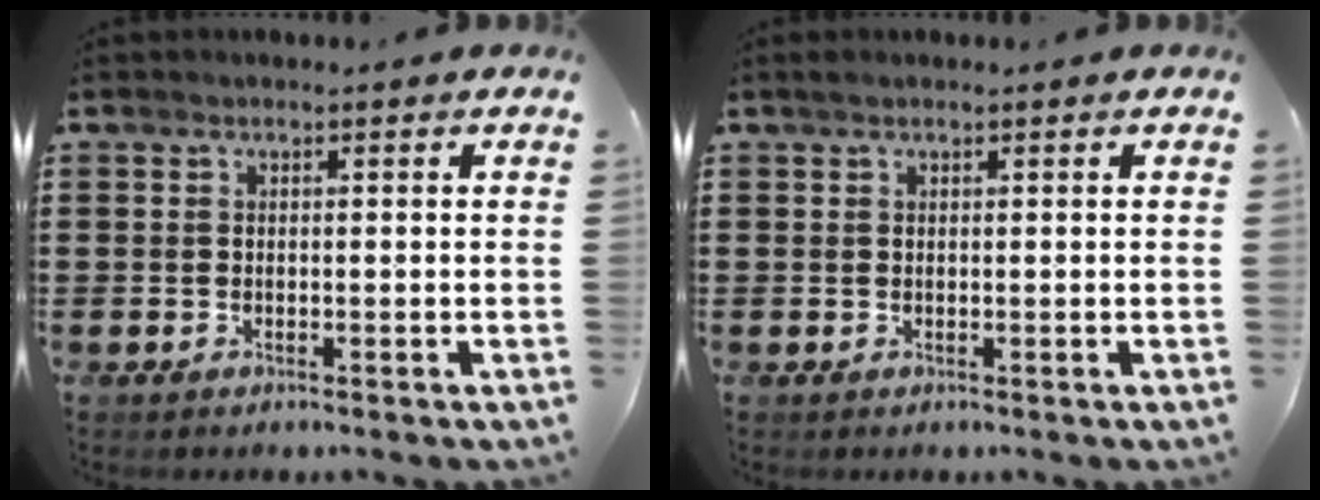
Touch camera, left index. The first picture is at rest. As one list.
[{"total": 0.6, "force": [0.4, 0.0, 0.4], "torque": [-0.007, 0.001, 0.009]}]